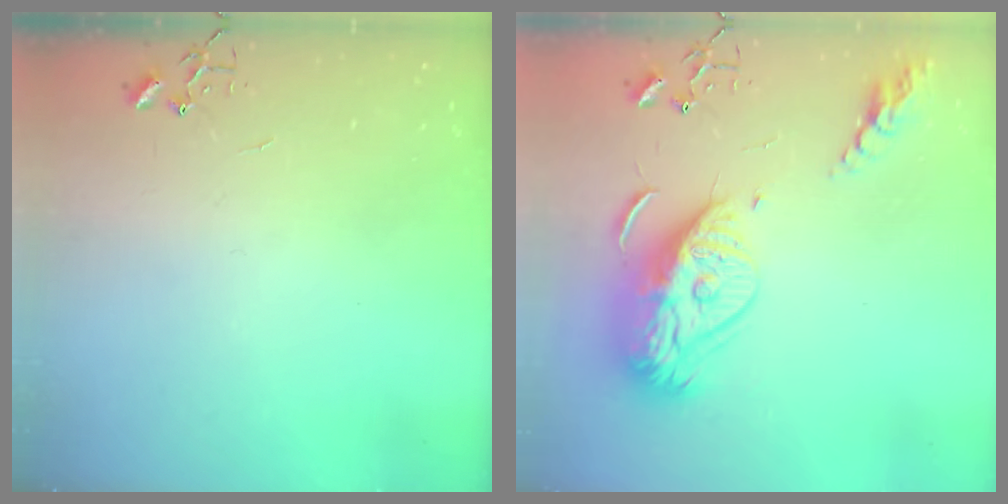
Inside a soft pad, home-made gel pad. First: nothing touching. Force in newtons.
{"total": 18.4, "press": 18.3, "slide": 1.7}